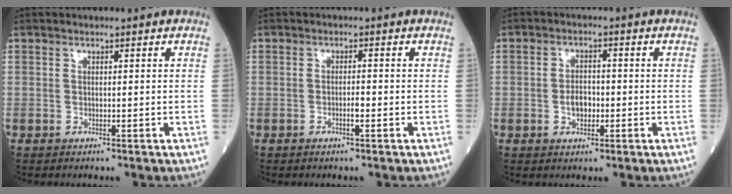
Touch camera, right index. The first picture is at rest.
{"total": 1.6, "force": [-0.7, 0.2, 1.4], "torque": [-0.025, 0.001, -0.014]}
{"total": 3.2, "force": [-0.8, 1.9, 2.4], "torque": [-0.043, 0.003, -0.013]}